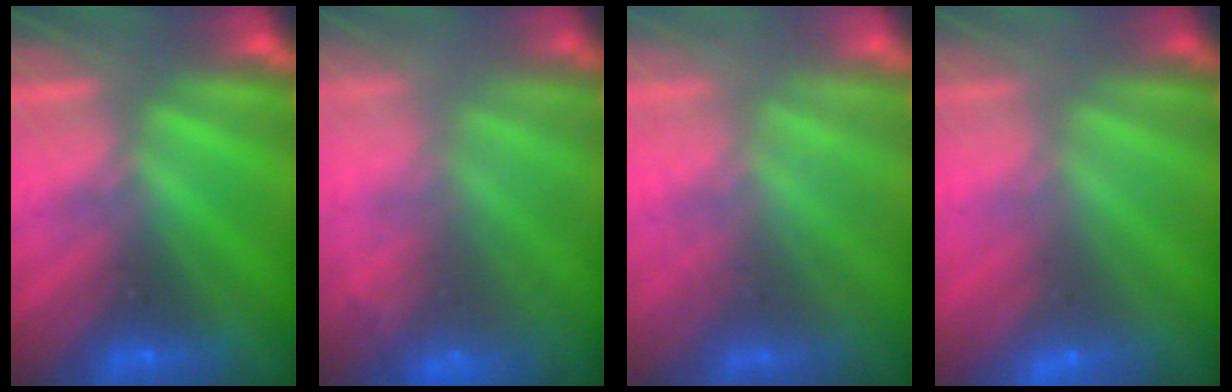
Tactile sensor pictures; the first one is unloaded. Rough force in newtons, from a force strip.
{"total": 7.8}
{"total": 2.2}
{"total": 3.0}